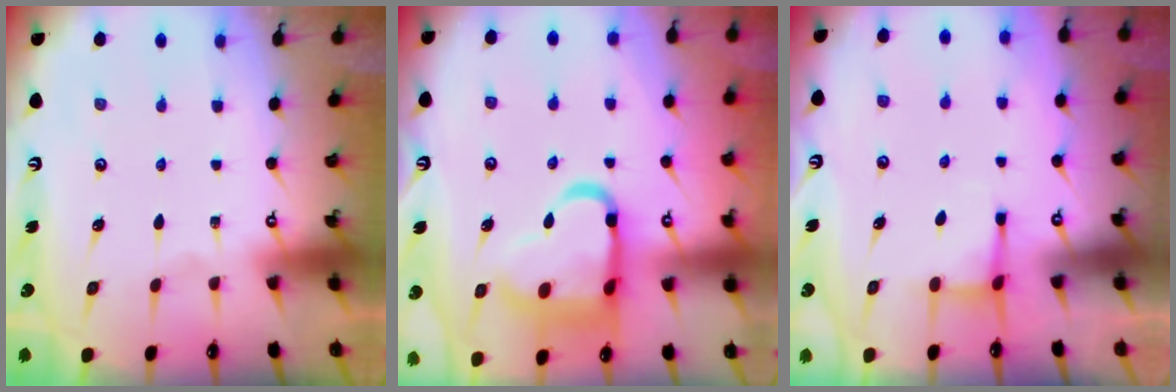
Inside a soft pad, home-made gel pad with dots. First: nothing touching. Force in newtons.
{"total": 17.1, "press": 17.0, "slide": 2.0}
{"total": 2.9, "press": 2.9, "slide": 0.4}